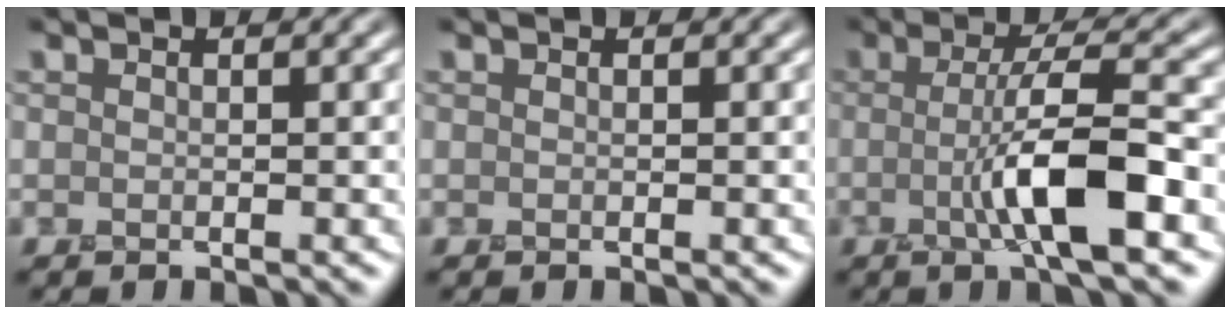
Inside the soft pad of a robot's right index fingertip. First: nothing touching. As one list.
[{"total": 0.0}, {"total": 6.6, "force": [-1.3, 0.9, 6.4], "torque": [-0.113, 0.015, -0.028]}]